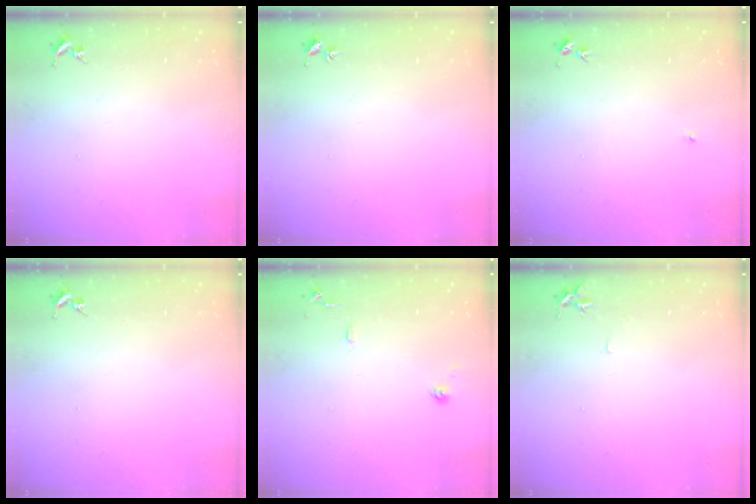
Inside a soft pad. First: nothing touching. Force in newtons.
{"total": 2.1, "press": 2.1, "slide": 0.2}
{"total": 3.5, "press": 3.4, "slide": 0.4}
{"total": 0.0}
{"total": 8.8, "press": 8.8, "slide": 0.8}
{"total": 3.5, "press": 3.5, "slide": 0.4}